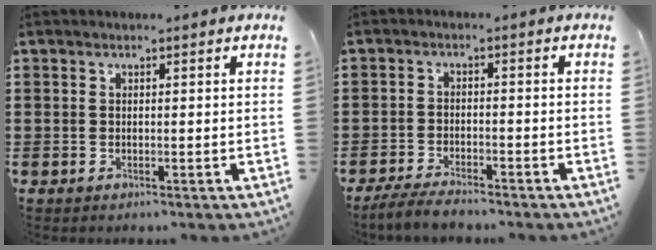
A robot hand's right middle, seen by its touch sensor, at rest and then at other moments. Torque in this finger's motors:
{"motor_torque": [2.00, -0.14, 0.24, 0.07]}